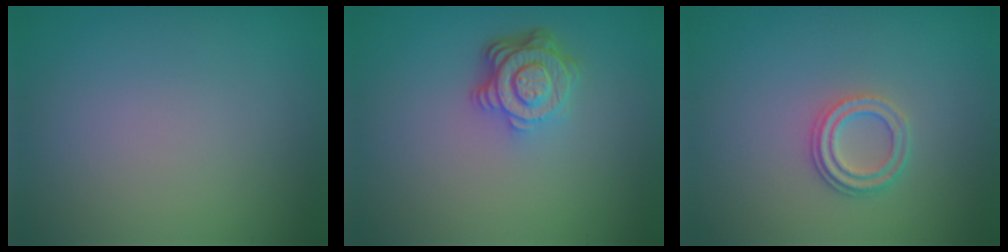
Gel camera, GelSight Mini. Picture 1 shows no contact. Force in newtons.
{"total": 4.6, "press": 3.4, "slide": 3.0}
{"total": 2.3, "press": 2.2, "slide": 0.8}